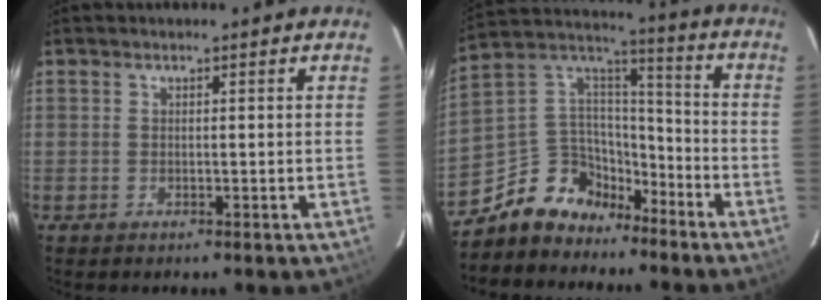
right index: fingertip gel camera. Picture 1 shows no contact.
{"total": 13.1, "force": [-9.4, 8.3, 3.5], "torque": [-0.092, 0.059, -0.165]}